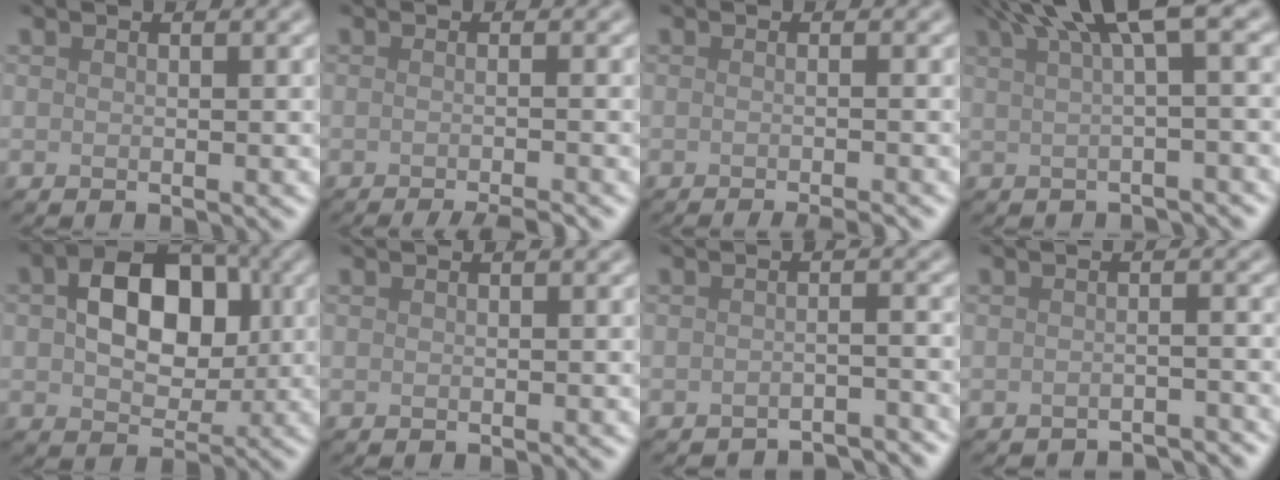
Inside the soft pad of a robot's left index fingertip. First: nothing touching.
{"total": 3.9, "force": [-2.1, 1.1, 3.1], "torque": [-0.013, 0.002, -0.033]}
{"total": 3.4, "force": [-1.4, 1.2, 2.8], "torque": [-0.003, -0.001, -0.026]}
{"total": 6.0, "force": [3.0, 1.2, 5.1], "torque": [-0.059, 0.024, 0.048]}
{"total": 8.2, "force": [1.1, 5.7, 5.8], "torque": [-0.093, 0.009, 0.006]}
{"total": 0.0}
{"total": 3.8, "force": [-3.8, 0.2, 0.6], "torque": [-0.007, -0.002, -0.053]}
{"total": 3.2, "force": [-3.1, 0.1, 0.4], "torque": [-0.004, -0.005, -0.042]}